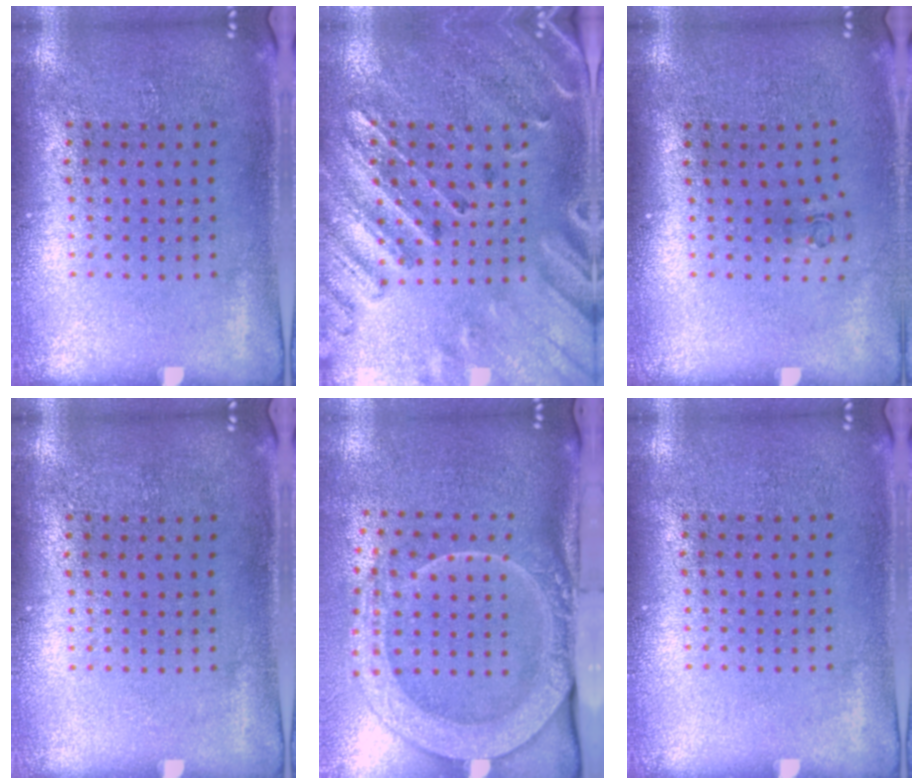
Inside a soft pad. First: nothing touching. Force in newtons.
{"total": 2.9, "press": 2.7, "slide": 1.1}
{"total": 0.6, "press": 0.3, "slide": 0.5}
{"total": 0.0}
{"total": 2.7, "press": 2.1, "slide": 1.7}
{"total": 0.0}